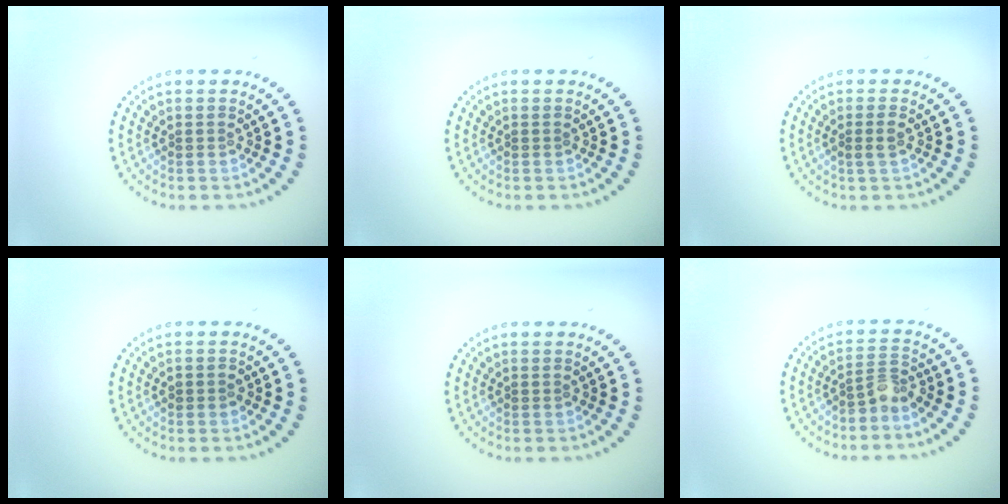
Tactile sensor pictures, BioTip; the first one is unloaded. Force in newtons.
{"total": 0.0}
{"total": 1.1, "press": 0.9, "slide": 0.5}
{"total": 0.9, "press": 0.8, "slide": 0.2}
{"total": 0.0}
{"total": 2.1, "press": 1.6, "slide": 1.4}